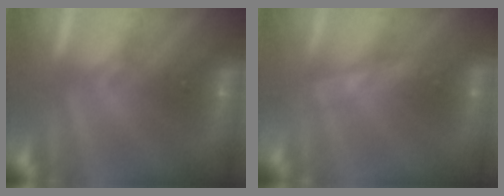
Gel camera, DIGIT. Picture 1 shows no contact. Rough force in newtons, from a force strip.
{"total": 2.8}